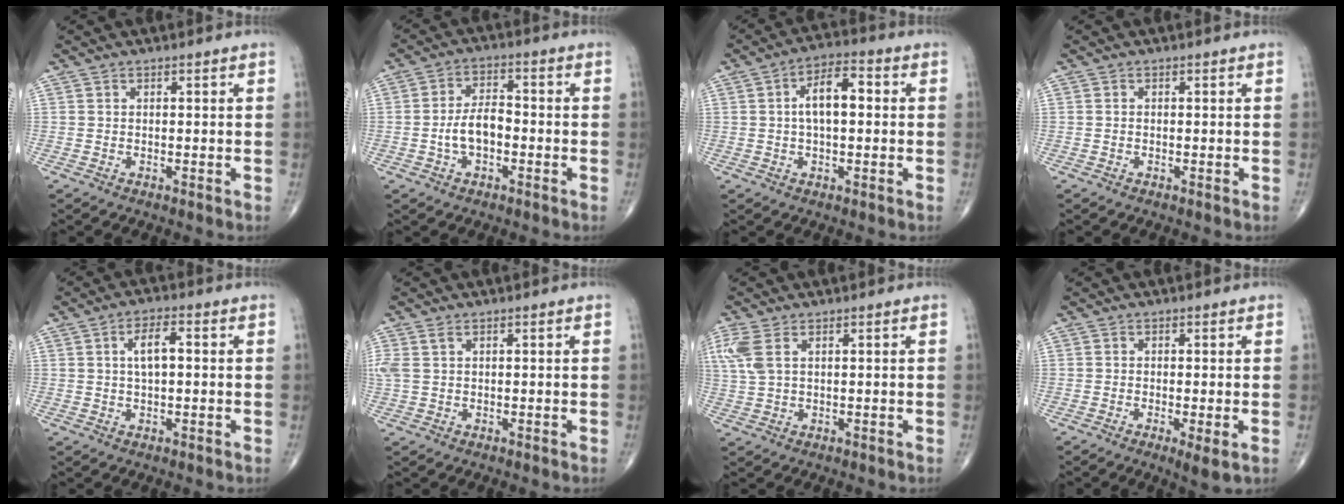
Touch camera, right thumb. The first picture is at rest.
{"total": 6.4, "force": [-1.6, 3.4, 5.1], "torque": [-0.092, 0.024, -0.034]}
{"total": 7.9, "force": [0.8, 3.8, 6.9], "torque": [-0.113, 0.021, 0.005]}
{"total": 0.0}
{"total": 5.0, "force": [0.8, 2.1, 4.5], "torque": [-0.078, 0.006, 0.010]}
{"total": 3.0, "force": [1.1, 1.6, 2.3], "torque": [-0.081, 0.016, 0.031]}
{"total": 5.3, "force": [2.1, 2.5, 4.2], "torque": [-0.124, 0.010, 0.051]}
{"total": 3.3, "force": [-1.0, 0.6, 3.1], "torque": [-0.057, -0.013, -0.018]}